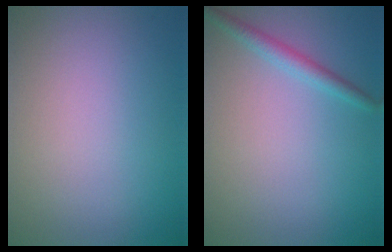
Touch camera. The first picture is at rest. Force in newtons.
{"total": 1.7, "press": 1.7, "slide": 0.1}